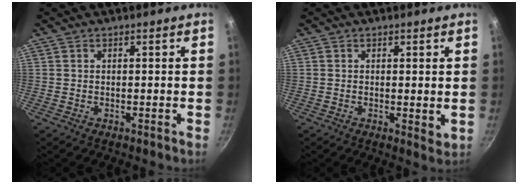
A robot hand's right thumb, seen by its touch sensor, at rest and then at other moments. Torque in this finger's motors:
{"motor_torque": [-0.67, -0.13, -0.19, -0.03, 0.04]}